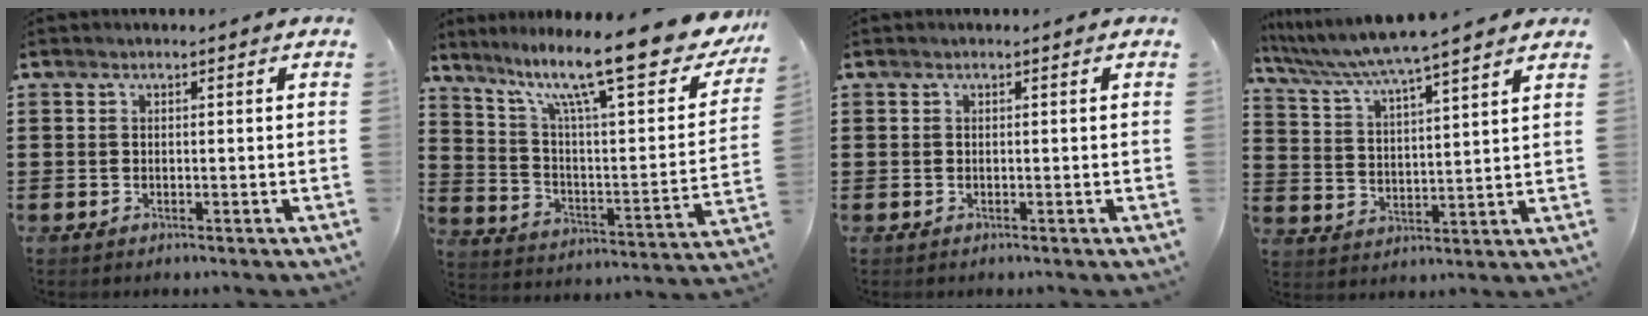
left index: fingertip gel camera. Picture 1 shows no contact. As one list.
[{"total": 15.8, "force": [11.7, 1.8, 10.5], "torque": [-0.203, -0.074, 0.189]}, {"total": 0.0}, {"total": 5.9, "force": [5.3, -0.8, 2.6], "torque": [-0.074, -0.035, 0.085]}]